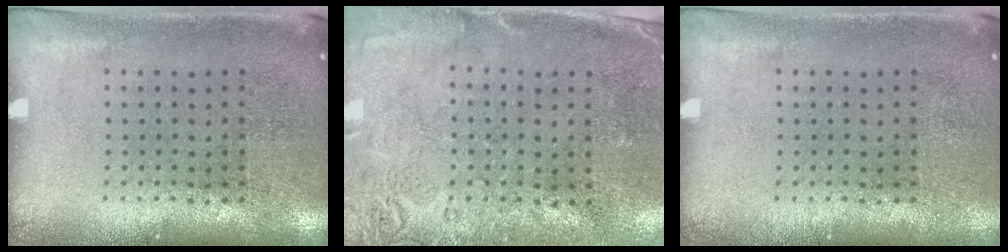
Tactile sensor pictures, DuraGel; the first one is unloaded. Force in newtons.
{"total": 2.8, "press": 2.2, "slide": 1.7}
{"total": 0.0}